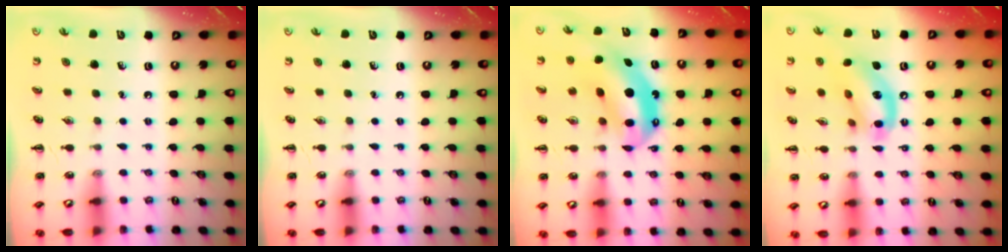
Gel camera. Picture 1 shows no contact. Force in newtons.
{"total": 0.0}
{"total": 12.5, "press": 12.0, "slide": 3.2}
{"total": 13.9, "press": 13.6, "slide": 2.6}